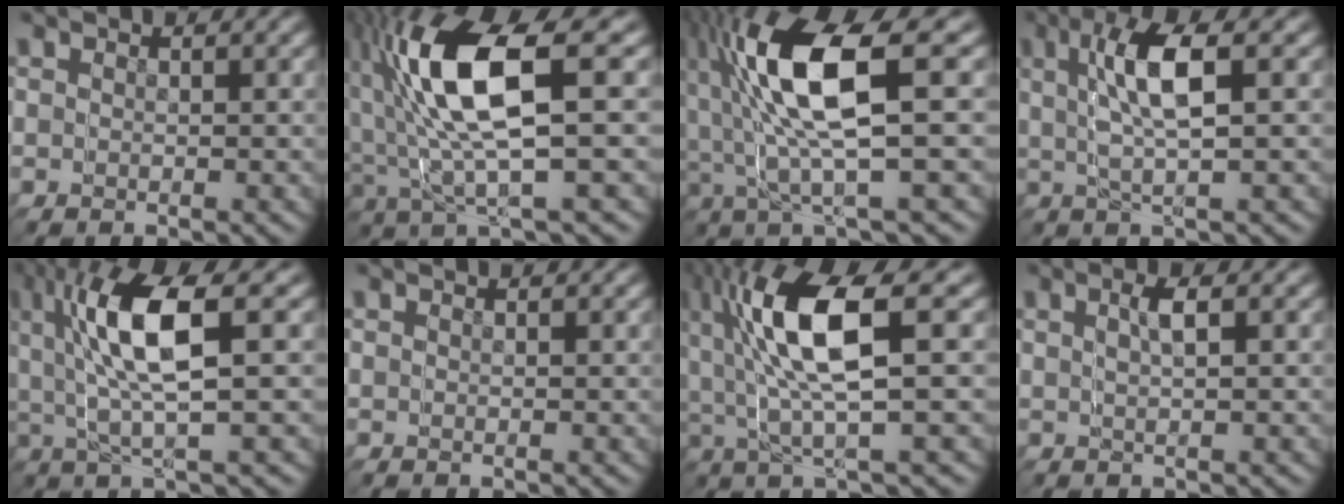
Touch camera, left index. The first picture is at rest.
{"total": 10.5, "force": [1.7, 6.4, 8.1], "torque": [-0.182, -0.003, 0.035]}
{"total": 10.8, "force": [2.0, 6.1, 8.7], "torque": [-0.181, 0.009, 0.033]}
{"total": 3.8, "force": [2.1, 0.7, 3.0], "torque": [-0.083, 0.022, 0.029]}
{"total": 7.9, "force": [3.2, 3.6, 6.3], "torque": [-0.136, 0.026, 0.048]}
{"total": 0.0}
{"total": 8.8, "force": [2.7, 4.7, 7.0], "torque": [-0.152, 0.014, 0.044]}
{"total": 1.3, "force": [0.0, -1.3, -0.4], "torque": [-0.001, 0.002, 0.000]}